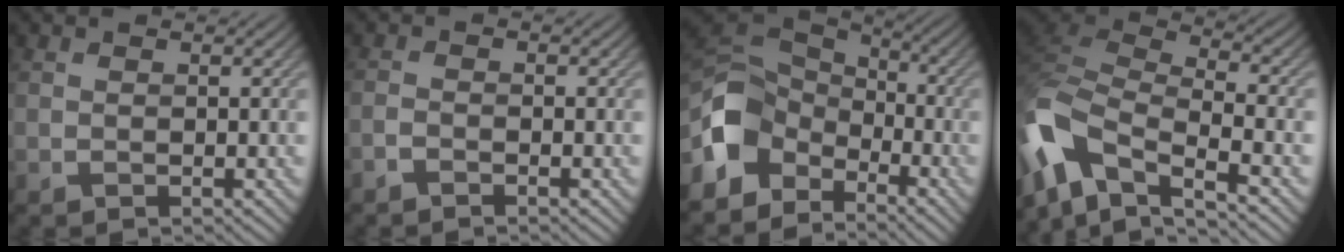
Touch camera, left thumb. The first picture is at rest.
{"total": 1.4, "force": [-1.3, 0.2, 0.5], "torque": [-0.011, 0.000, -0.033]}
{"total": 9.8, "force": [-4.2, 6.9, 5.5], "torque": [-0.133, -0.008, -0.099]}
{"total": 12.0, "force": [-6.8, 5.6, 8.1], "torque": [-0.207, -0.011, -0.137]}